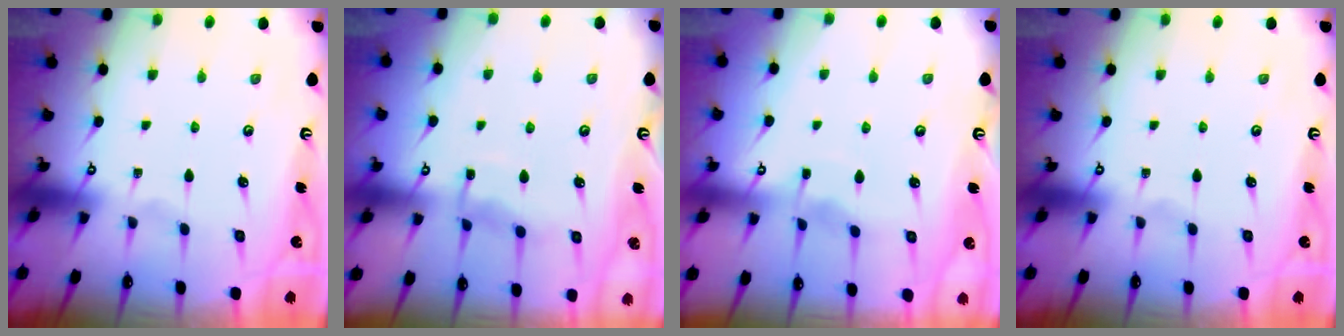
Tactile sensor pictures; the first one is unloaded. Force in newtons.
{"total": 7.0, "press": 7.0, "slide": 0.7}
{"total": 4.0, "press": 4.0, "slide": 0.6}
{"total": 0.0}